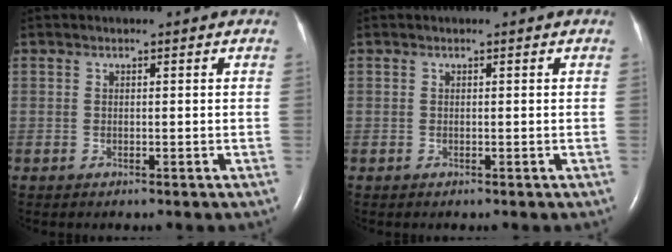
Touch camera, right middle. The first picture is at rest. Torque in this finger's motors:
{"motor_torque": [0.01, 0.00, 0.03, 0.00]}